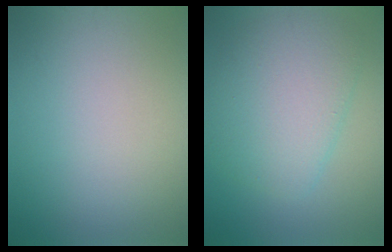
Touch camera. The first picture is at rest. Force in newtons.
{"total": 6.0, "press": 6.0, "slide": 0.2}